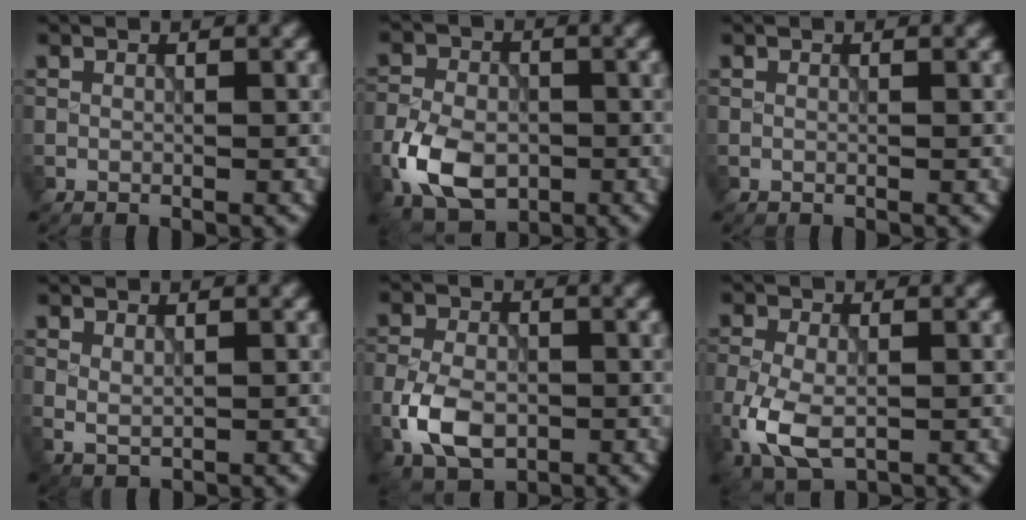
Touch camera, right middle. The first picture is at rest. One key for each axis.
{"total": 6.9, "fx": -2.6, "fy": 4.5, "fz": 4.6, "tx": -0.096, "ty": -0.006, "tz": -0.056}
{"total": 0.0}
{"total": 1.0, "fx": 0.6, "fy": 0.4, "fz": 0.7, "tx": -0.018, "ty": -0.002, "tz": 0.016}
{"total": 5.7, "fx": -1.9, "fy": 3.6, "fz": 3.9, "tx": -0.083, "ty": -0.004, "tz": -0.041}
{"total": 5.2, "fx": -1.5, "fy": 3.0, "fz": 4.0, "tx": -0.095, "ty": -0.010, "tz": -0.029}